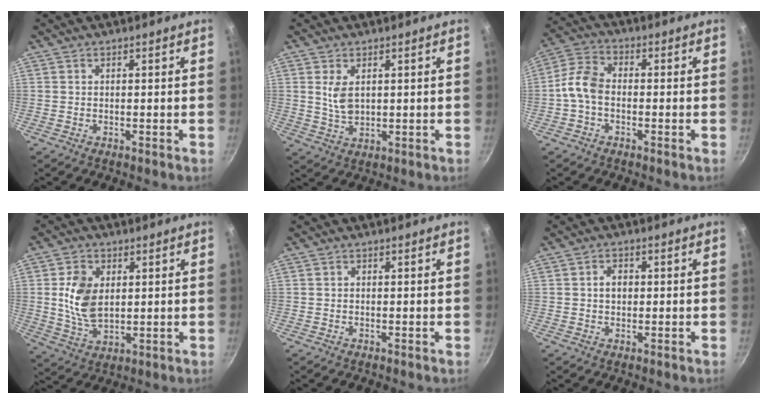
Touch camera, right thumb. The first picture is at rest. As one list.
[{"total": 4.8, "force": [1.3, 2.7, 3.7], "torque": [-0.065, -0.015, 0.030]}, {"total": 6.5, "force": [-1.5, 4.2, 4.7], "torque": [-0.097, 0.032, -0.043]}, {"total": 9.7, "force": [1.5, 6.4, 7.2], "torque": [-0.124, -0.013, 0.032]}, {"total": 0.0}, {"total": 2.9, "force": [0.2, 2.2, 1.9], "torque": [-0.015, 0.007, 0.002]}]